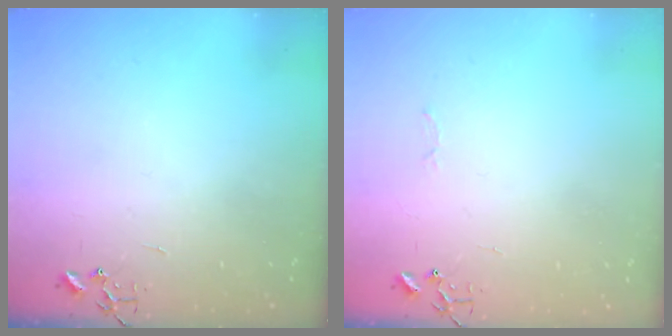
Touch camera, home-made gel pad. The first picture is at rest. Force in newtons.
{"total": 2.5, "press": 2.5, "slide": 0.4}